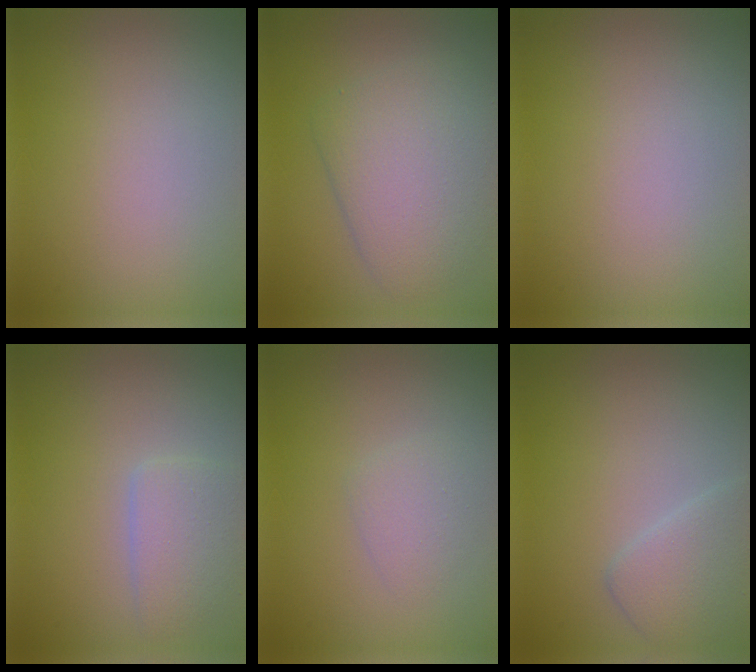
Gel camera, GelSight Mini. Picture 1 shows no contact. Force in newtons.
{"total": 5.5, "press": 5.5, "slide": 0.2}
{"total": 0.0}
{"total": 2.8, "press": 2.8, "slide": 0.0}
{"total": 1.4, "press": 1.4, "slide": 0.1}
{"total": 2.9, "press": 2.9, "slide": 0.1}